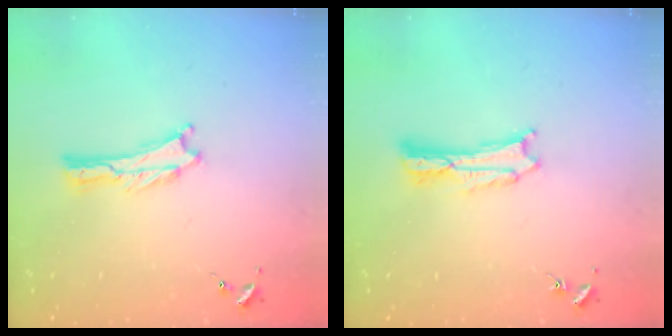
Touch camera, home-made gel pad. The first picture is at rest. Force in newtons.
{"total": 1.8, "press": 1.8, "slide": 0.3}